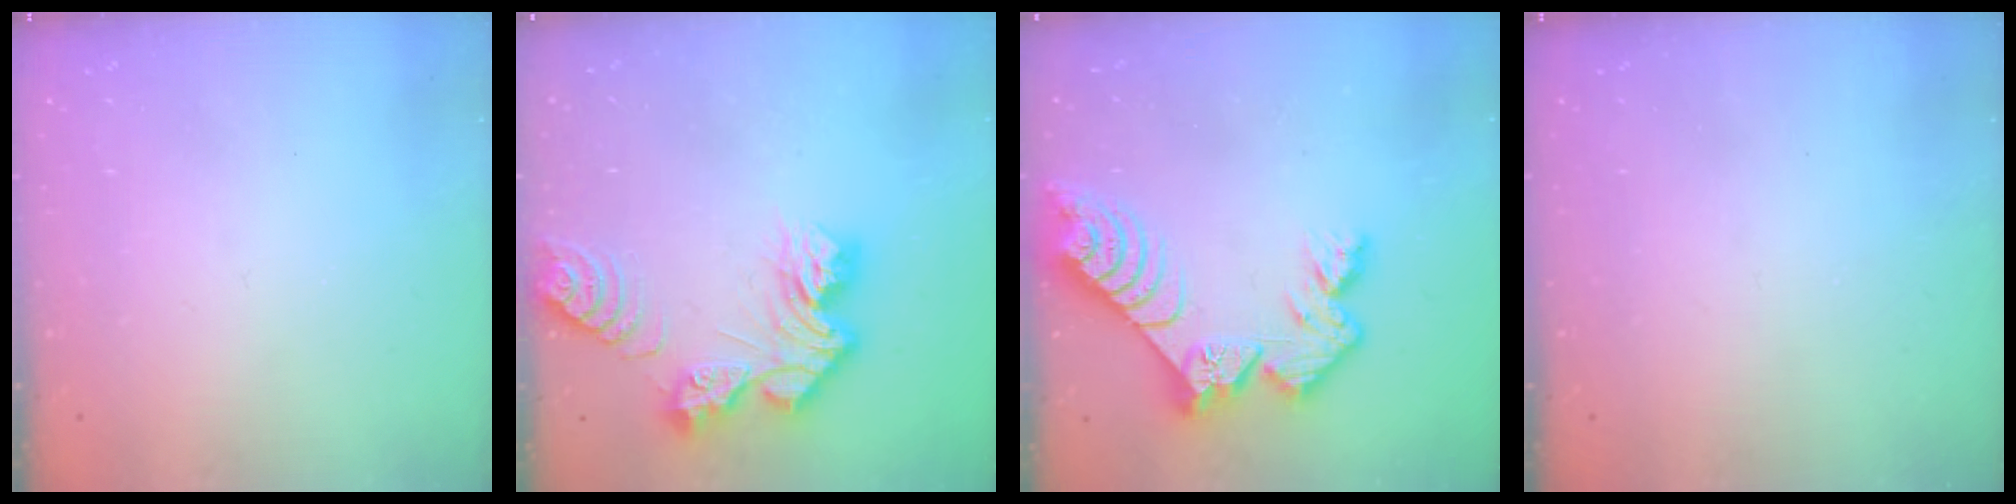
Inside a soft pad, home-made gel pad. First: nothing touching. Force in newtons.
{"total": 13.2, "press": 13.2, "slide": 1.2}
{"total": 11.8, "press": 11.8, "slide": 1.1}
{"total": 0.0}